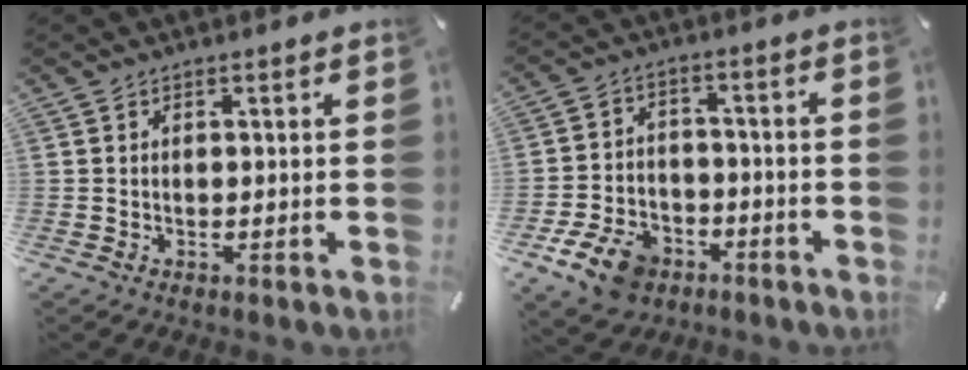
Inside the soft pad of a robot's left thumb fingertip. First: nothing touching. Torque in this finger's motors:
{"motor_torque": [0.65, 1.75, 0.19, 0.13, 0.29]}